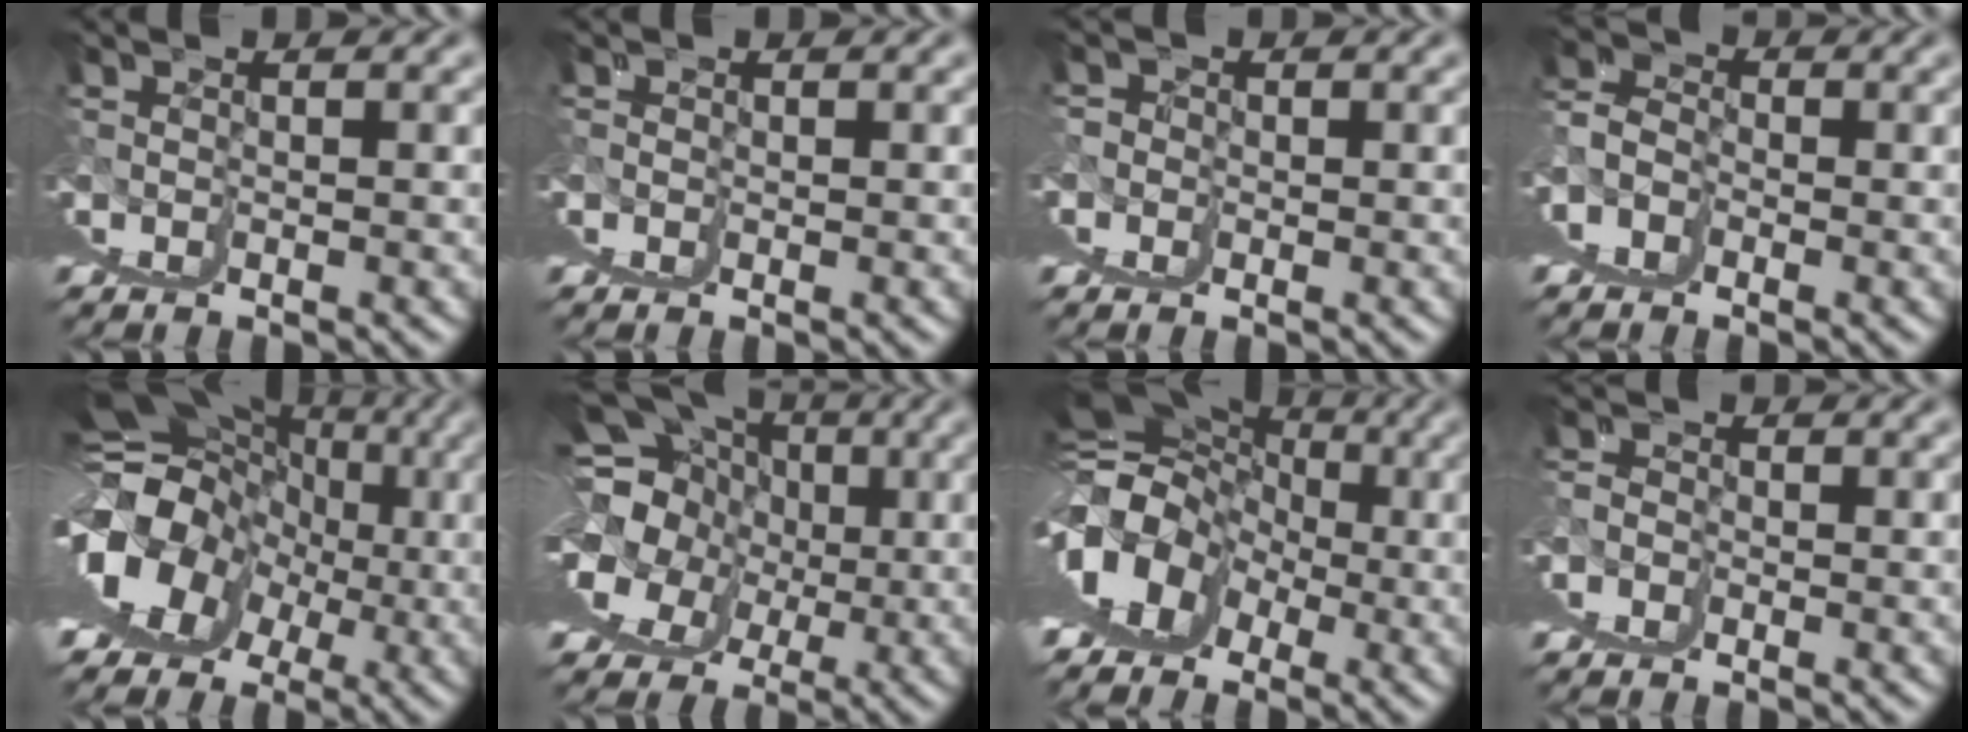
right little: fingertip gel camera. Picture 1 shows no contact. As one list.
[{"total": 0.0}, {"total": 1.1, "force": [1.0, -0.2, -0.5], "torque": [0.016, 0.007, 0.011]}, {"total": 3.8, "force": [1.3, 2.7, 2.4], "torque": [-0.038, -0.002, 0.020]}, {"total": 16.8, "force": [4.2, 10.1, 12.8], "torque": [-0.148, 0.026, 0.057]}, {"total": 13.2, "force": [3.1, 9.4, 8.7], "torque": [-0.114, -0.007, 0.051]}, {"total": 14.7, "force": [4.4, 8.8, 10.9], "torque": [-0.123, 0.026, 0.059]}, {"total": 1.3, "force": [1.2, 0.5, 0.0], "torque": [0.001, 0.002, 0.017]}]